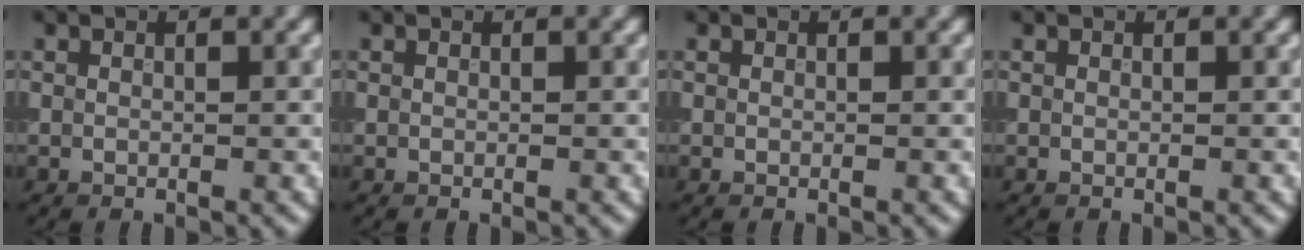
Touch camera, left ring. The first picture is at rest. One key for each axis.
{"total": 0.0}
{"total": 0.0}
{"total": 0.0}